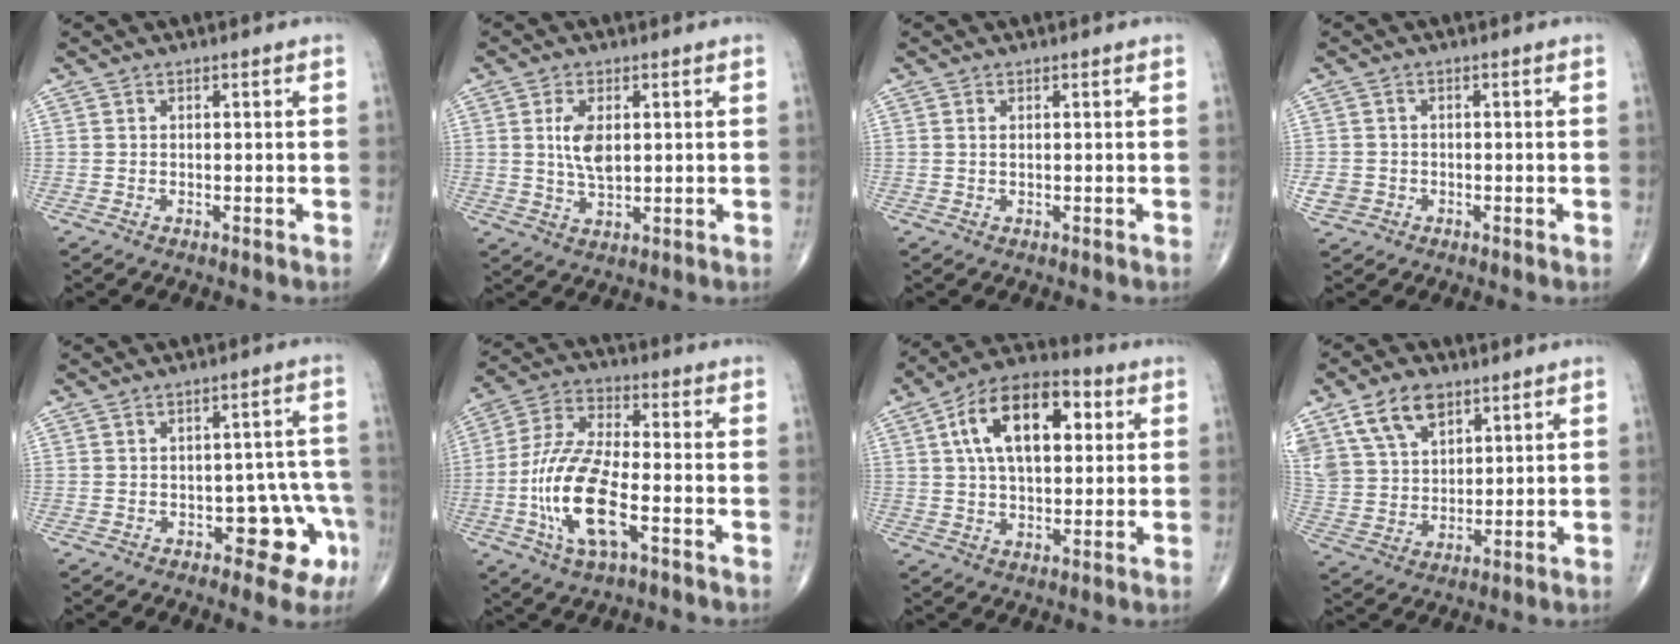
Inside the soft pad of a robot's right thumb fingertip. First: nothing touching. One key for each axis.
{"total": 6.2, "fx": 1.2, "fy": 3.1, "fz": 5.2, "tx": -0.097, "ty": -0.007, "tz": 0.027}
{"total": 0.6, "fx": 0.2, "fy": 0.2, "fz": 0.5, "tx": -0.015, "ty": 0.003, "tz": 0.006}
{"total": 3.1, "fx": -0.9, "fy": 2.8, "fz": 1.0, "tx": -0.014, "ty": 0.006, "tz": -0.014}
{"total": 8.4, "fx": -3.6, "fy": 4.6, "fz": 6.0, "tx": -0.034, "ty": 0.036, "tz": -0.039}
{"total": 15.5, "fx": -4.5, "fy": 5.7, "fz": 13.7, "tx": -0.289, "ty": 0.020, "tz": -0.086}
{"total": 17.2, "fx": 4.7, "fy": 9.3, "fz": 13.7, "tx": -0.207, "ty": 0.015, "tz": 0.071}
{"total": 12.2, "fx": 7.1, "fy": 7.3, "fz": 6.7, "tx": -0.110, "ty": -0.018, "tz": 0.145}